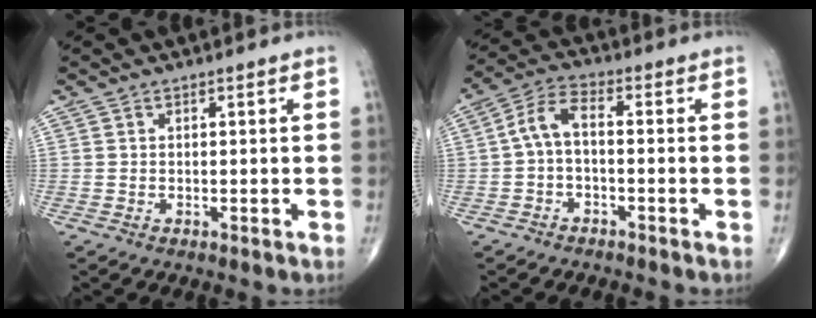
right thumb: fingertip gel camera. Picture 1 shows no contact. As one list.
[{"total": 5.8, "force": [-0.7, 2.7, 5.1], "torque": [-0.100, 0.028, -0.027]}]